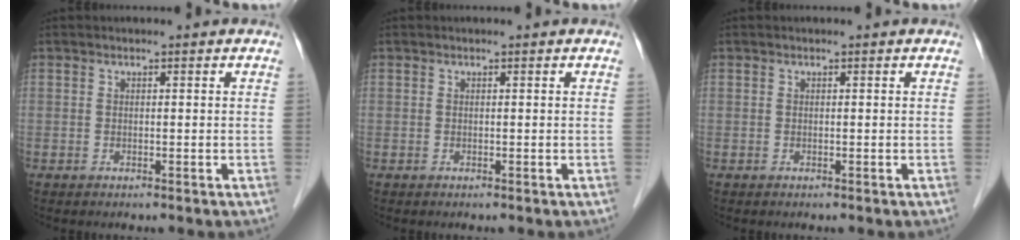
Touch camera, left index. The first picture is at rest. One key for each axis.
{"total": 0.0}
{"total": 0.0}